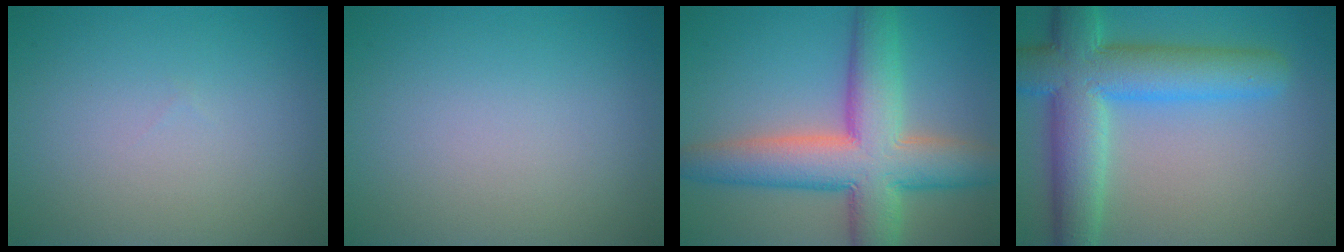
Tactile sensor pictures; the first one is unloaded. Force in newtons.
{"total": 0.0}
{"total": 10.4, "press": 10.4, "slide": 0.5}
{"total": 9.5, "press": 9.4, "slide": 0.4}